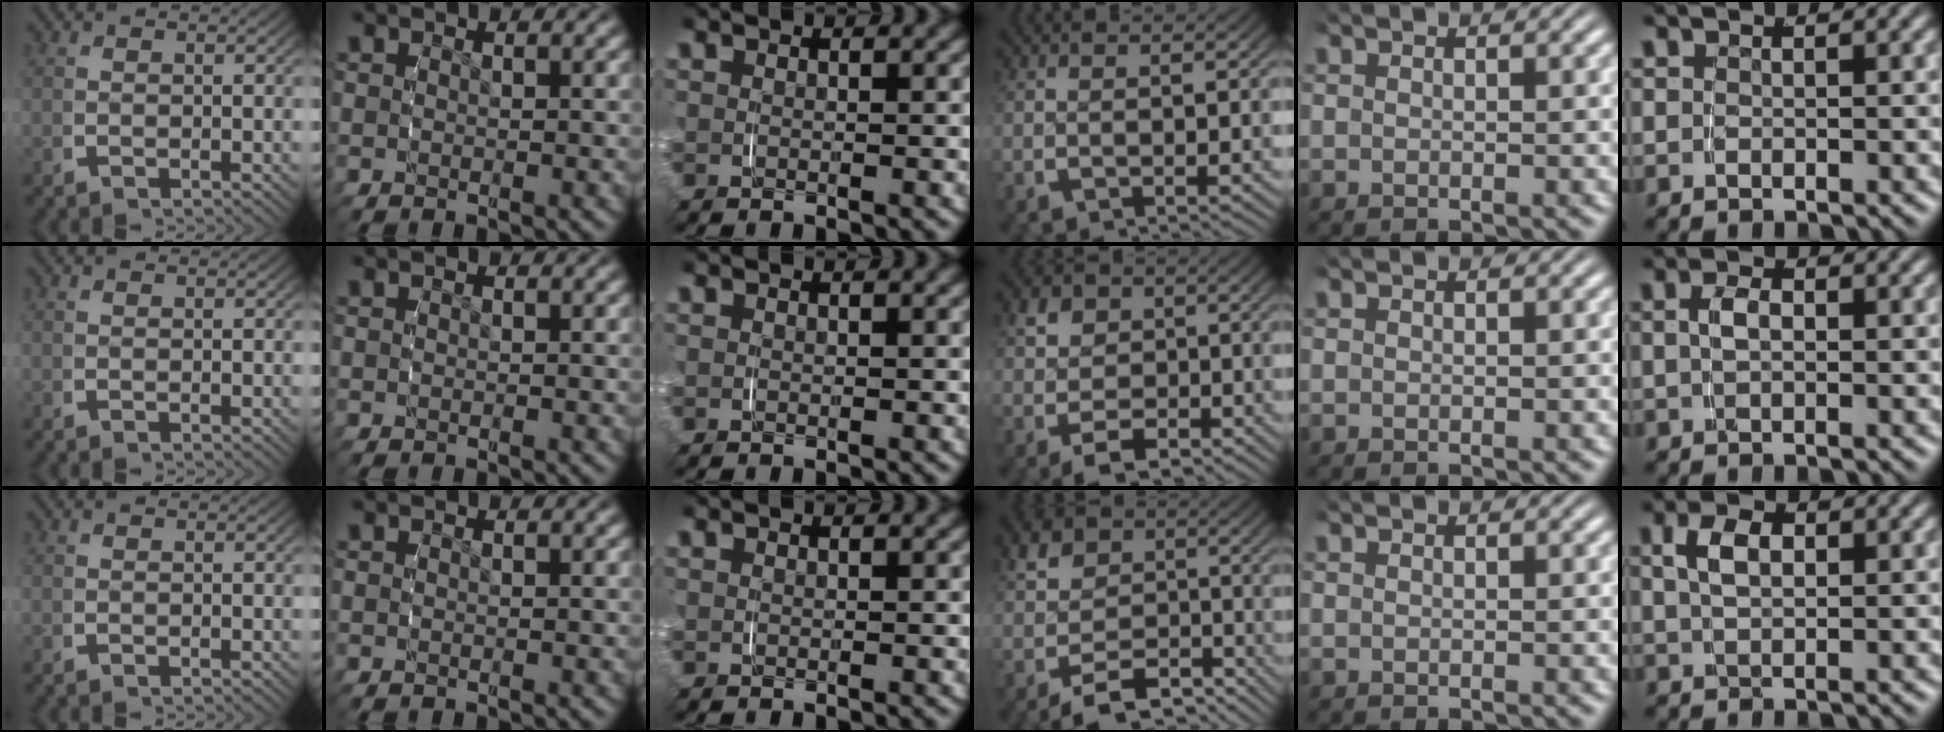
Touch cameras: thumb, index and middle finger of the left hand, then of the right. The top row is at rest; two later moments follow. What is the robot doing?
{"motion": "grasp_and_lifting", "object": "ribbon"}